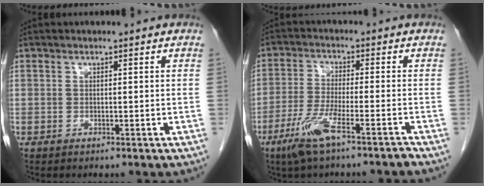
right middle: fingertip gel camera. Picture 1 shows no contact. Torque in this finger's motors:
{"motor_torque": [0.00, -0.17, 0.15, 0.04]}